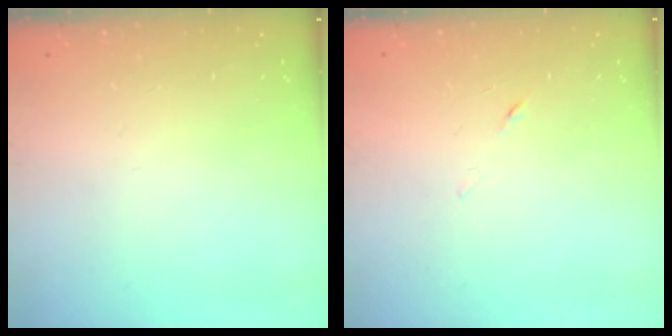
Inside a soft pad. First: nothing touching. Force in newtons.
{"total": 4.5, "press": 4.5, "slide": 0.6}